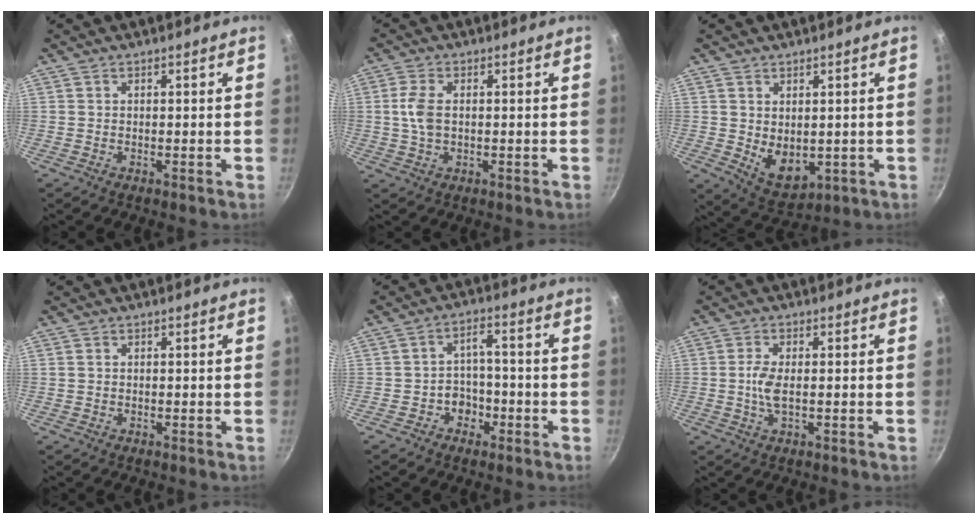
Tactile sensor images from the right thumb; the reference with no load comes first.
{"total": 5.3, "force": [0.3, 3.2, 4.2], "torque": [-0.088, 0.005, 0.005]}
{"total": 7.0, "force": [0.6, 4.8, 5.1], "torque": [-0.064, -0.021, 0.030]}
{"total": 0.6, "force": [0.1, 0.6, 0.3], "torque": [-0.004, 0.003, 0.001]}
{"total": 5.3, "force": [-2.5, 4.0, 2.5], "torque": [-0.009, 0.030, -0.040]}
{"total": 4.3, "force": [-0.3, 1.6, 3.9], "torque": [-0.093, 0.002, -0.010]}